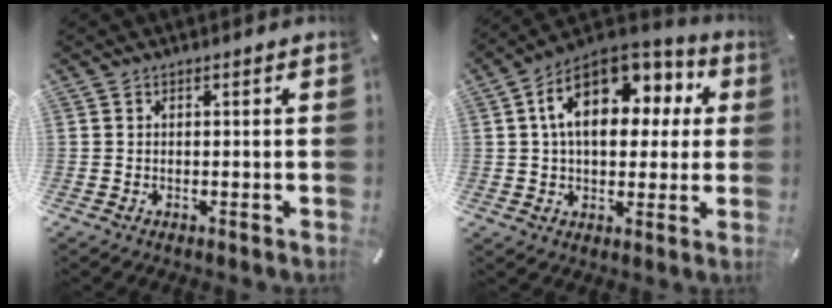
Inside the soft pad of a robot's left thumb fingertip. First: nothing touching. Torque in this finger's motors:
{"motor_torque": [1.95, 2.03, 1.59, -1.17, 0.61]}